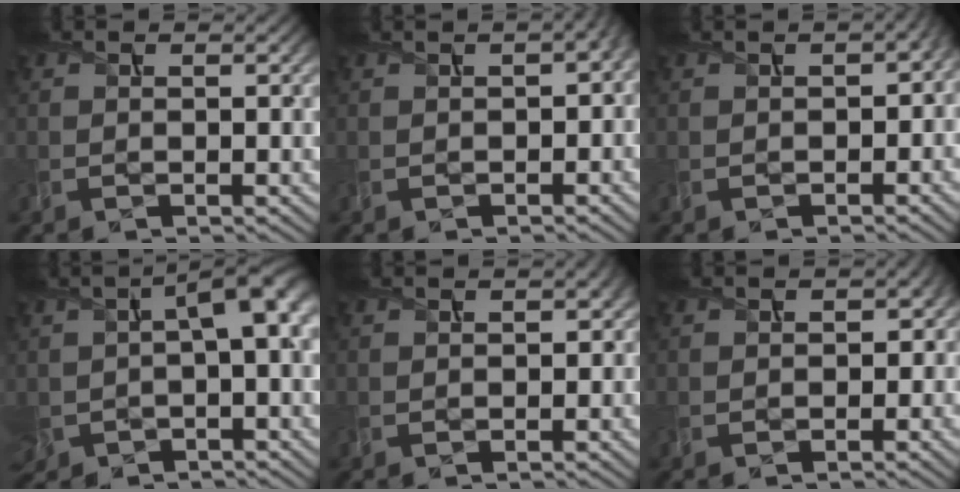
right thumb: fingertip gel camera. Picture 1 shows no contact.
{"total": 3.8, "force": [0.0, 1.9, 3.3], "torque": [-0.043, 0.002, 0.005]}
{"total": 2.9, "force": [-0.6, 1.8, 2.2], "torque": [-0.034, -0.008, -0.006]}
{"total": 8.1, "force": [-0.1, 4.1, 7.0], "torque": [-0.142, -0.008, -0.002]}
{"total": 1.4, "force": [0.2, 0.9, 1.0], "torque": [-0.018, -0.001, 0.006]}
{"total": 2.0, "force": [-0.3, 1.8, 1.0], "torque": [-0.013, -0.009, -0.001]}